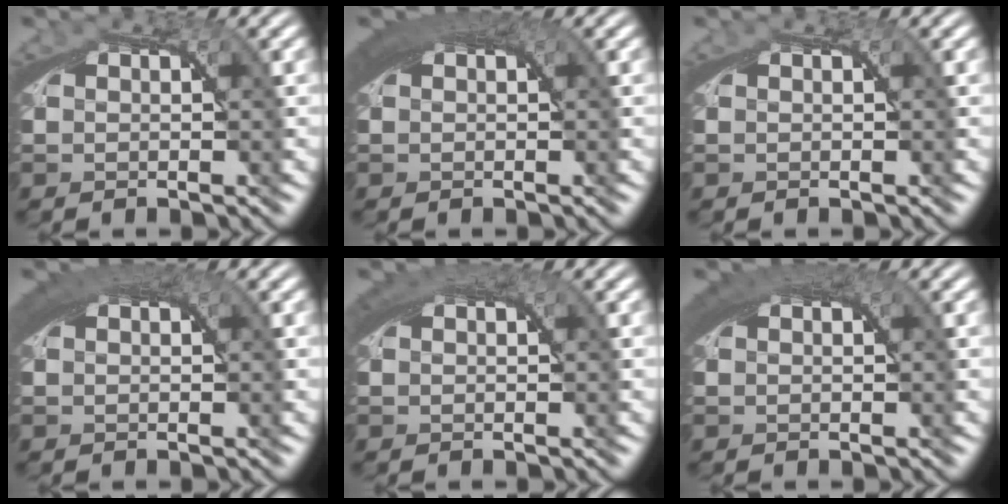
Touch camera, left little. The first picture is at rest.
{"total": 4.3, "force": [1.9, 1.5, 3.6], "torque": [-0.050, 0.015, 0.024]}
{"total": 0.0}
{"total": 3.8, "force": [1.7, 1.3, 3.1], "torque": [-0.043, 0.014, 0.022]}
{"total": 2.9, "force": [1.5, 1.0, 2.3], "torque": [-0.034, 0.013, 0.019]}
{"total": 3.5, "force": [1.7, 1.2, 2.8], "torque": [-0.041, 0.014, 0.021]}